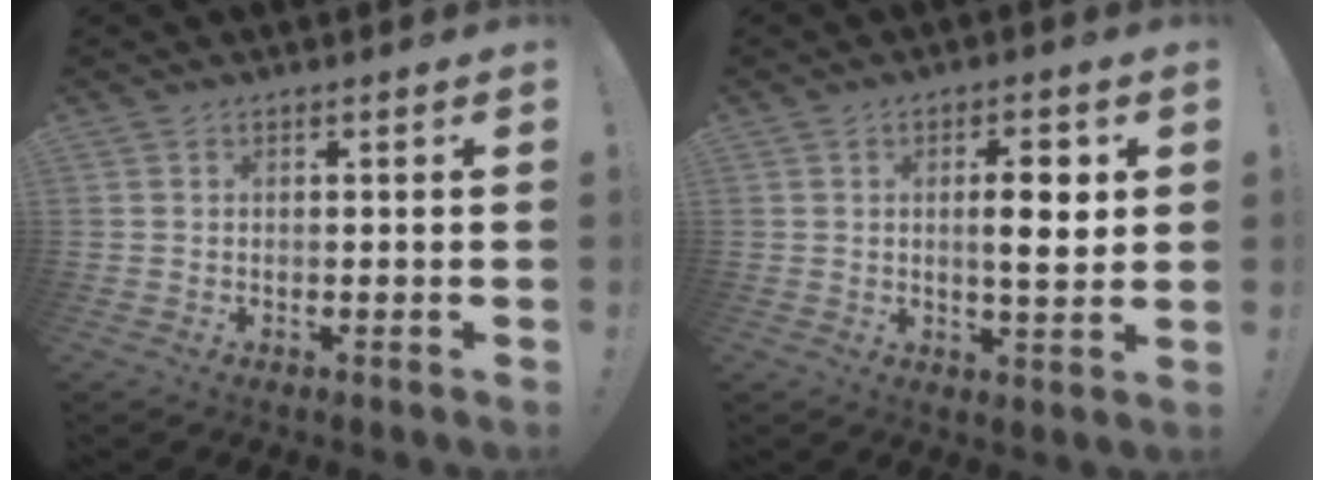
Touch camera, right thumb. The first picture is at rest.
{"total": 7.6, "force": [1.1, 2.2, 7.2], "torque": [-0.106, -0.002, 0.009]}